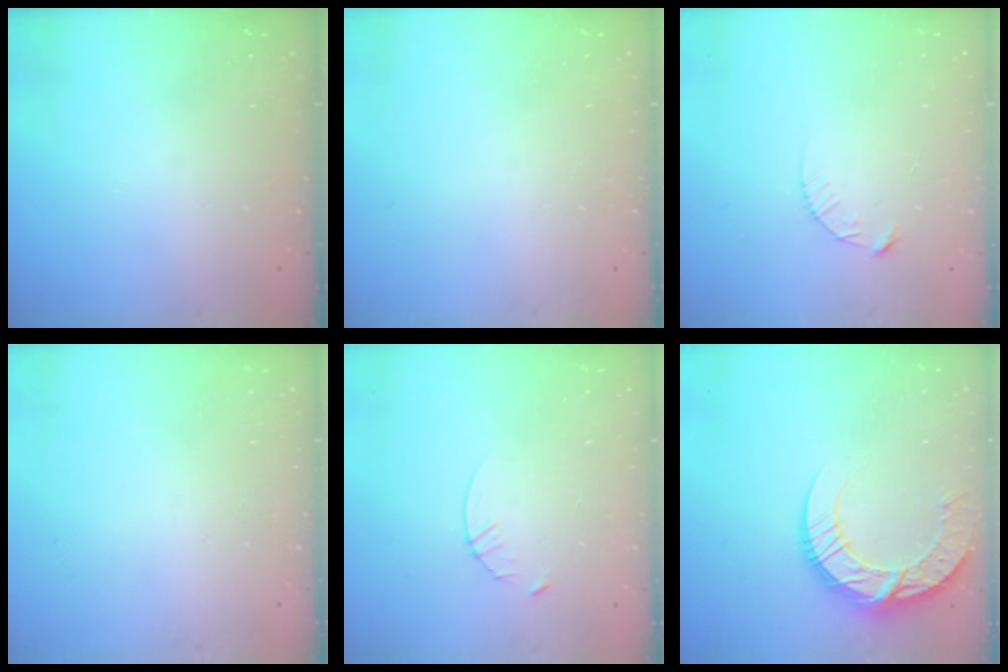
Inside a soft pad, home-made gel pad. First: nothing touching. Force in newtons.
{"total": 0.0}
{"total": 3.7, "press": 3.7, "slide": 0.4}
{"total": 0.0}
{"total": 3.3, "press": 3.2, "slide": 0.4}
{"total": 13.9, "press": 13.8, "slide": 1.4}